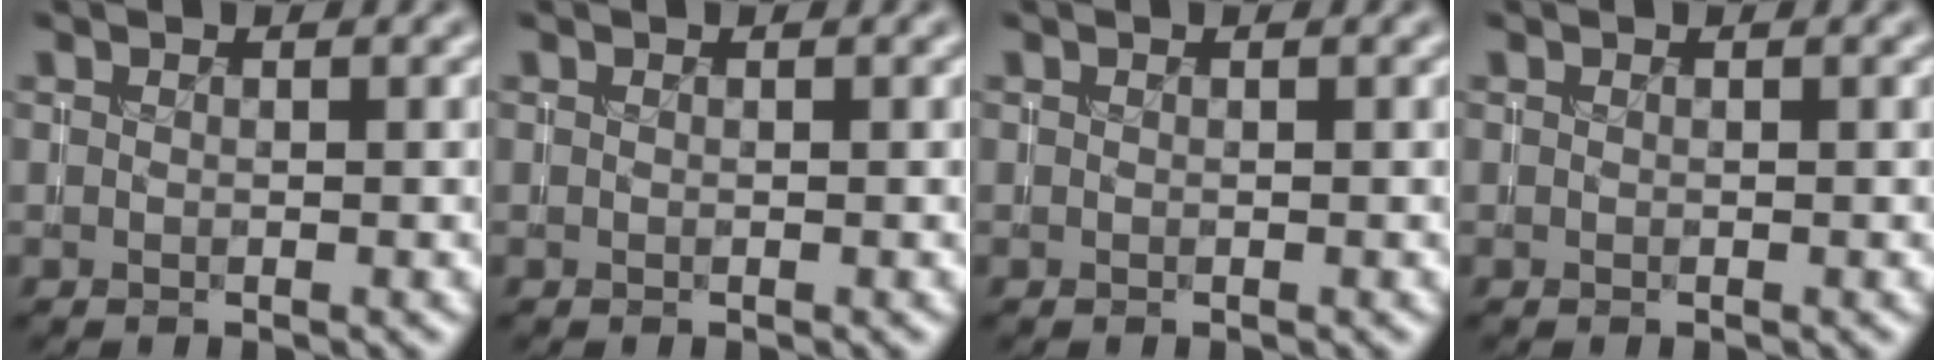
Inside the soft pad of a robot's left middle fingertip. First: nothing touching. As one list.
[{"total": 0.0}, {"total": 0.0}, {"total": 0.0}]